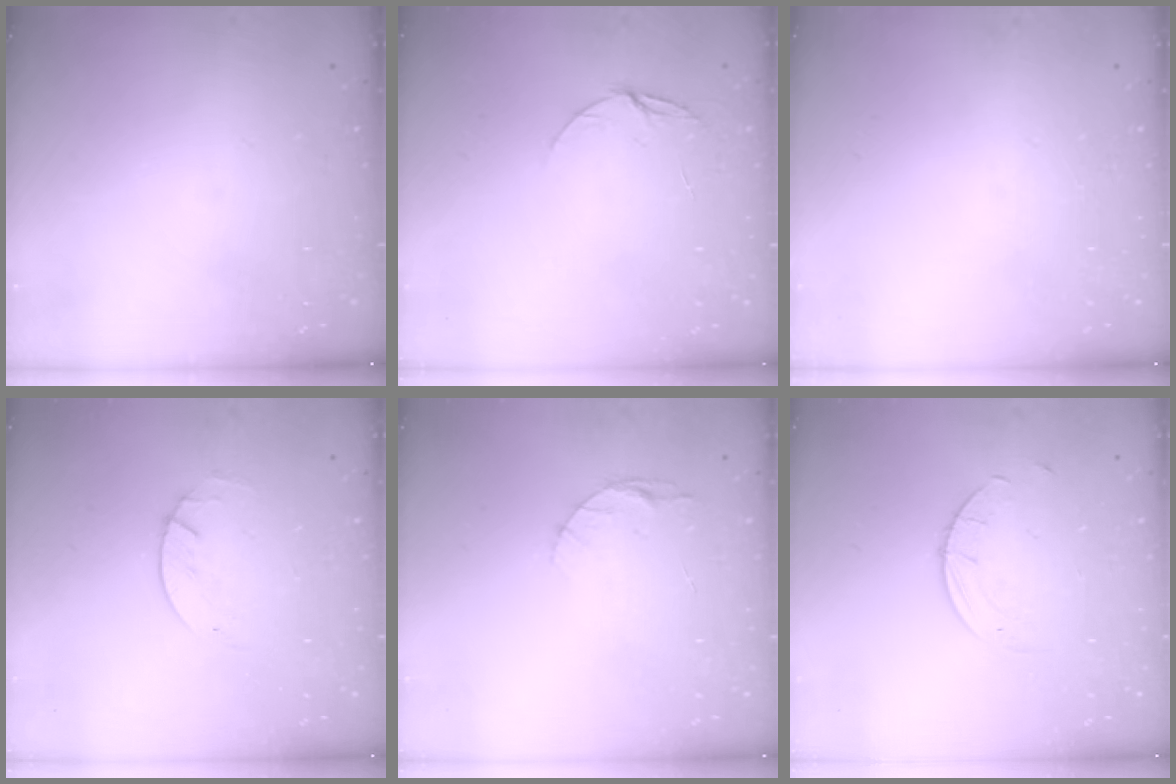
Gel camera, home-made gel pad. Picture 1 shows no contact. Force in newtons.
{"total": 5.3, "press": 5.3, "slide": 0.5}
{"total": 0.0}
{"total": 1.7, "press": 1.6, "slide": 0.2}
{"total": 3.3, "press": 3.3, "slide": 0.4}
{"total": 3.8, "press": 3.8, "slide": 0.3}